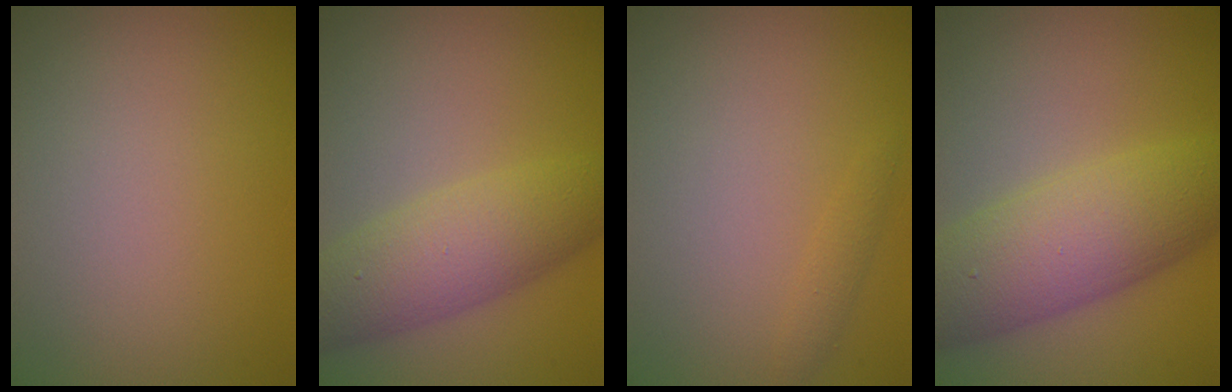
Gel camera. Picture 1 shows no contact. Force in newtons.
{"total": 6.0, "press": 6.0, "slide": 0.3}
{"total": 0.9, "press": 0.9, "slide": 0.1}
{"total": 7.7, "press": 7.7, "slide": 0.1}